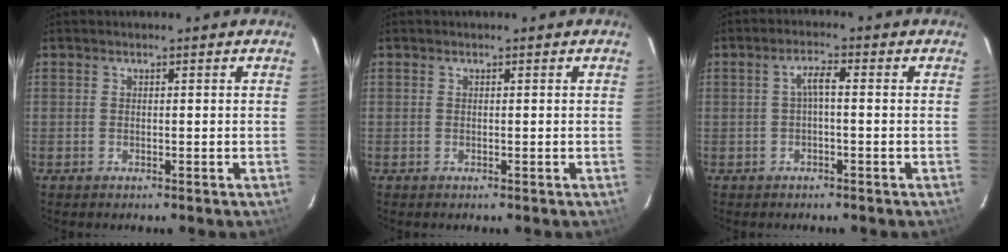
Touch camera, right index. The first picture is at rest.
{"total": 0.0}
{"total": 2.5, "force": [-0.3, 0.5, 2.5], "torque": [-0.051, 0.009, -0.005]}